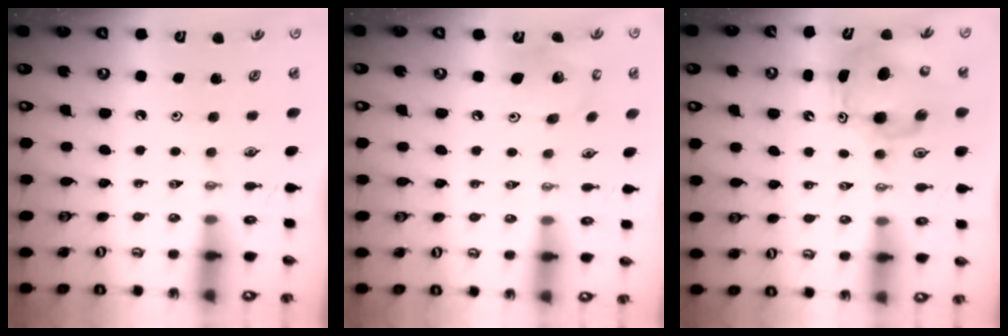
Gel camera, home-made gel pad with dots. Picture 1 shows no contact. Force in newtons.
{"total": 10.0, "press": 9.8, "slide": 2.0}
{"total": 9.0, "press": 8.9, "slide": 1.5}